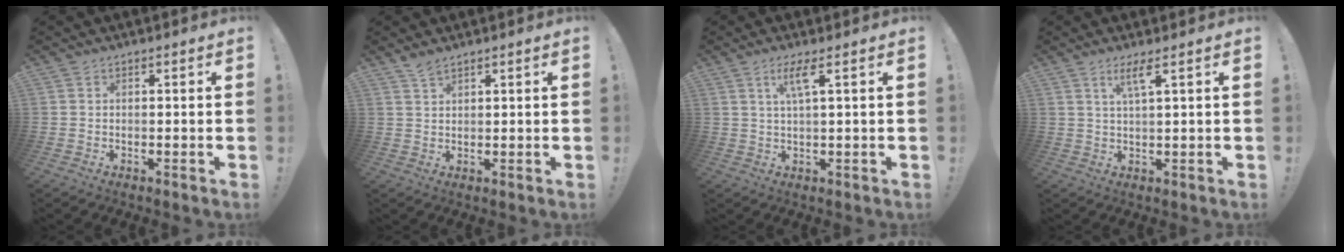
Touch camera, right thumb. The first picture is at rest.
{"total": 2.8, "force": [2.4, 0.6, 1.3], "torque": [-0.022, -0.014, 0.044]}
{"total": 5.2, "force": [2.2, 0.3, 4.7], "torque": [-0.088, 0.000, 0.031]}
{"total": 4.5, "force": [2.3, 0.0, 3.9], "torque": [-0.072, -0.003, 0.035]}